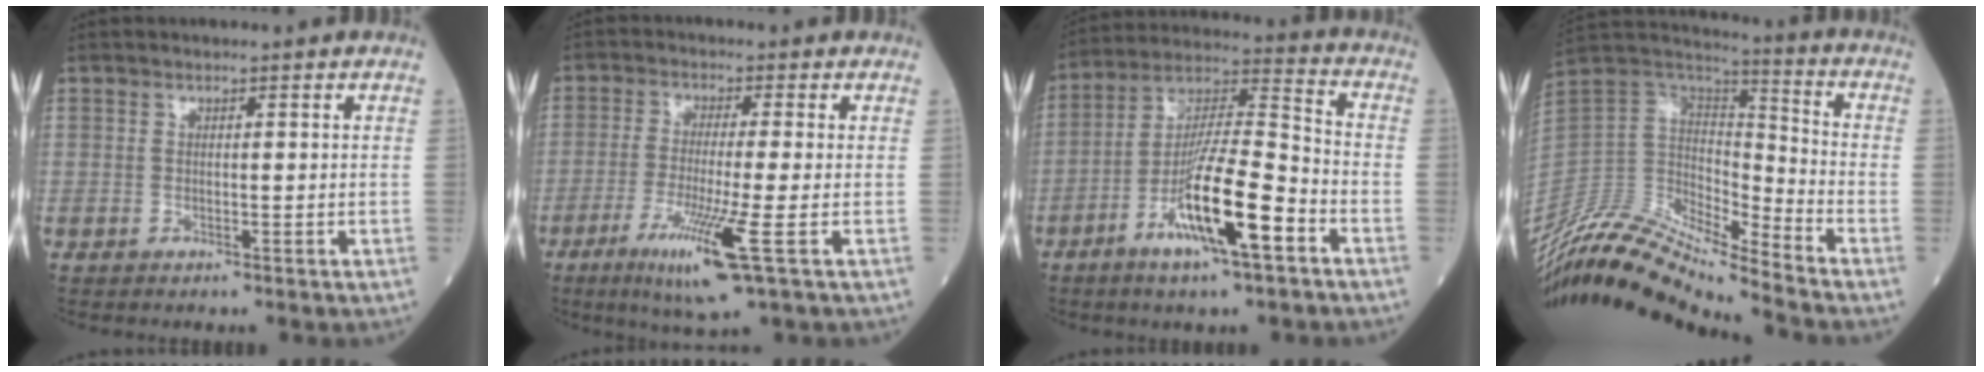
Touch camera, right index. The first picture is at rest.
{"total": 9.6, "force": [-4.1, -0.7, 8.7], "torque": [-0.165, -0.032, -0.074]}
{"total": 15.0, "force": [-6.7, 1.7, 13.3], "torque": [-0.250, -0.008, -0.121]}
{"total": 17.9, "force": [-16.3, 1.4, 7.3], "torque": [-0.140, 0.036, -0.310]}